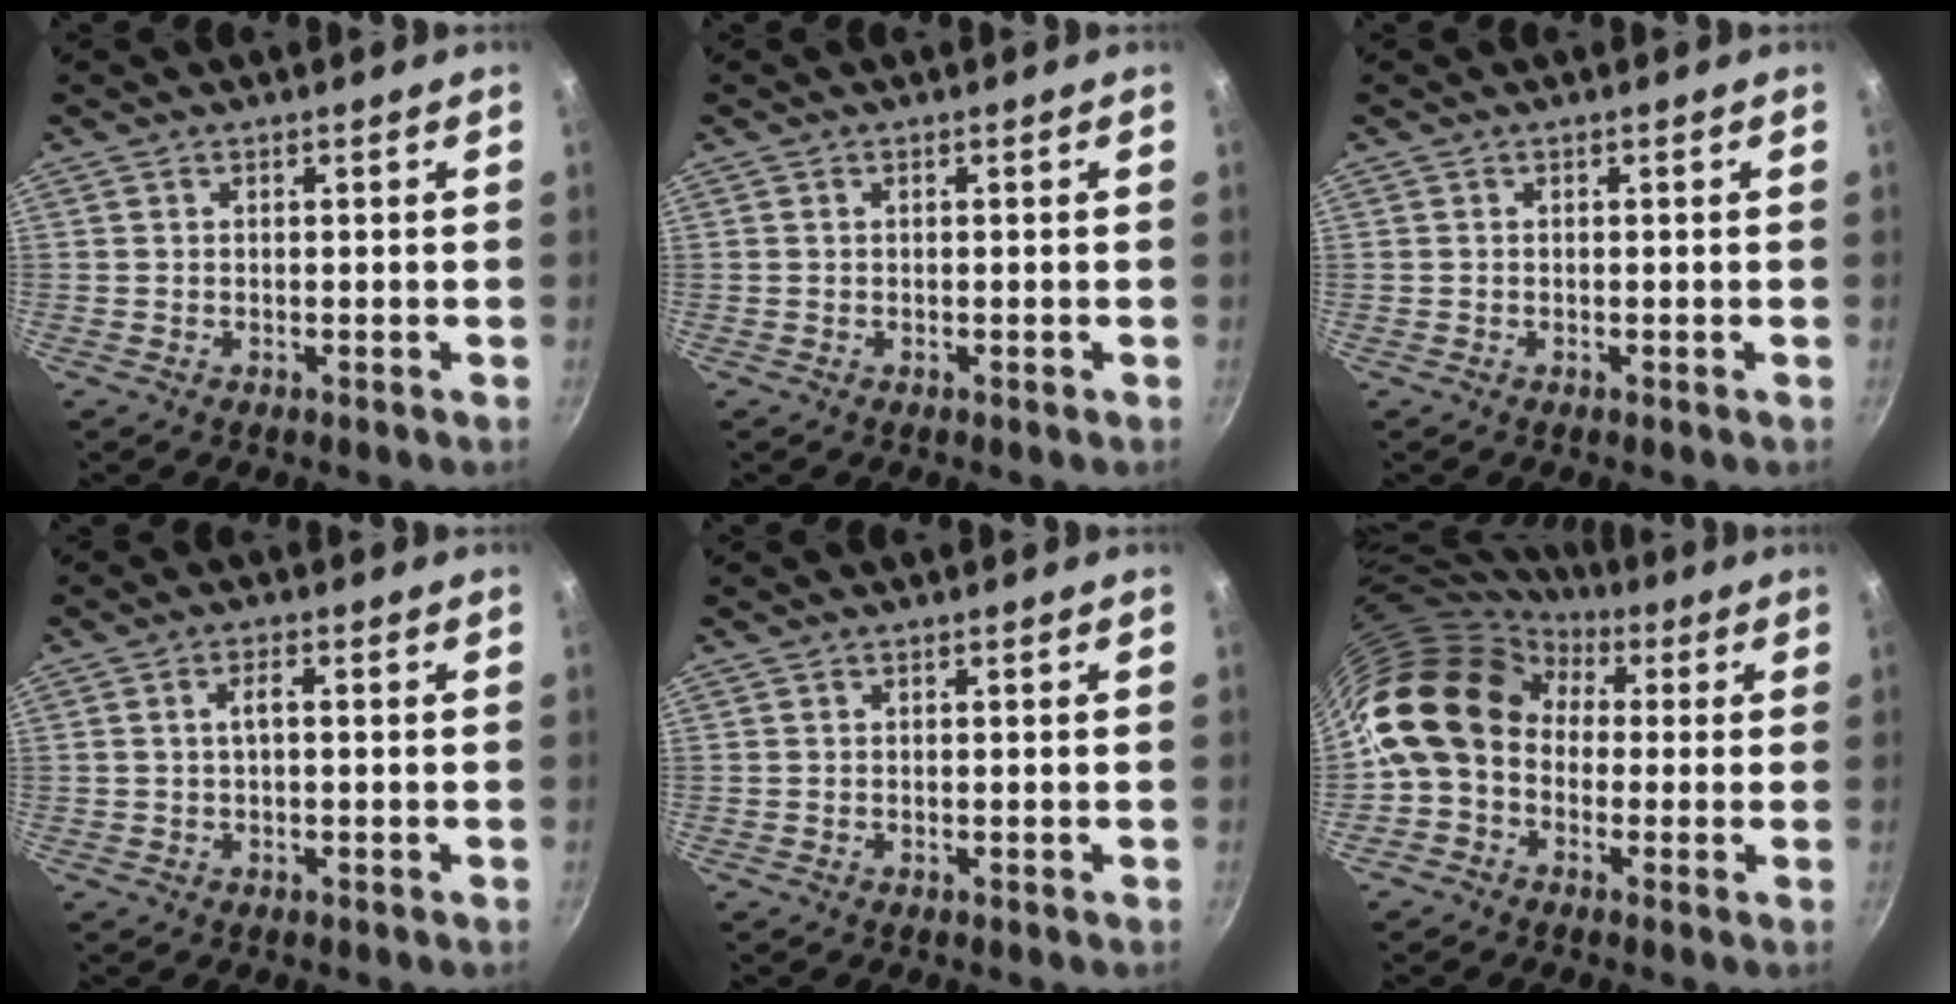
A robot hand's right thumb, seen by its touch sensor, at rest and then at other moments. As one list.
[{"total": 0.0}, {"total": 0.0}, {"total": 2.3, "force": [0.1, 0.9, 2.1], "torque": [-0.042, 0.012, 0.001]}, {"total": 0.0}, {"total": 14.6, "force": [1.1, 11.8, 8.6], "torque": [-0.129, 0.033, -0.003]}]